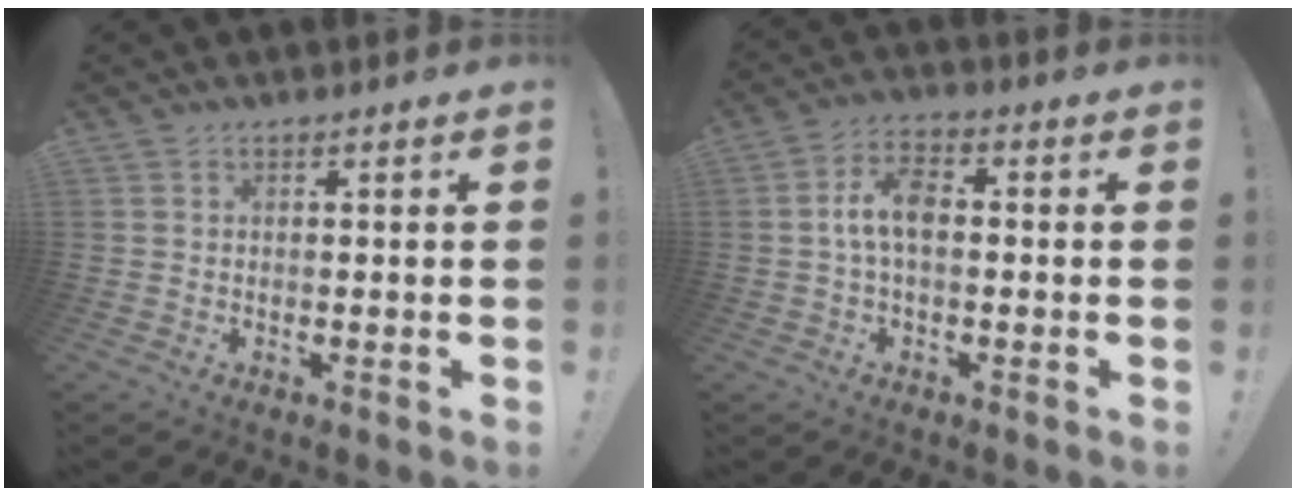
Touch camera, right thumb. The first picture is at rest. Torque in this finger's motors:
{"motor_torque": [0.06, 0.08, 0.01, 0.00, 0.01]}